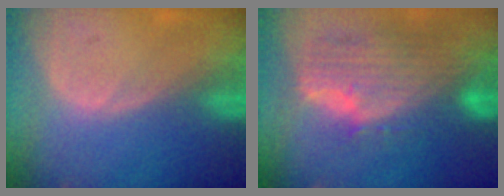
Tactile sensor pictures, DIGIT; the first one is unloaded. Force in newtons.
{"total": 11.7, "press": 10.0, "slide": 6.1}